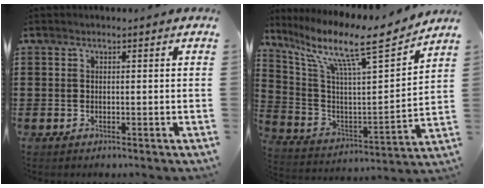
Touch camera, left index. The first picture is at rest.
{"total": 11.9, "force": [8.7, 1.4, 8.0], "torque": [-0.180, -0.053, 0.133]}